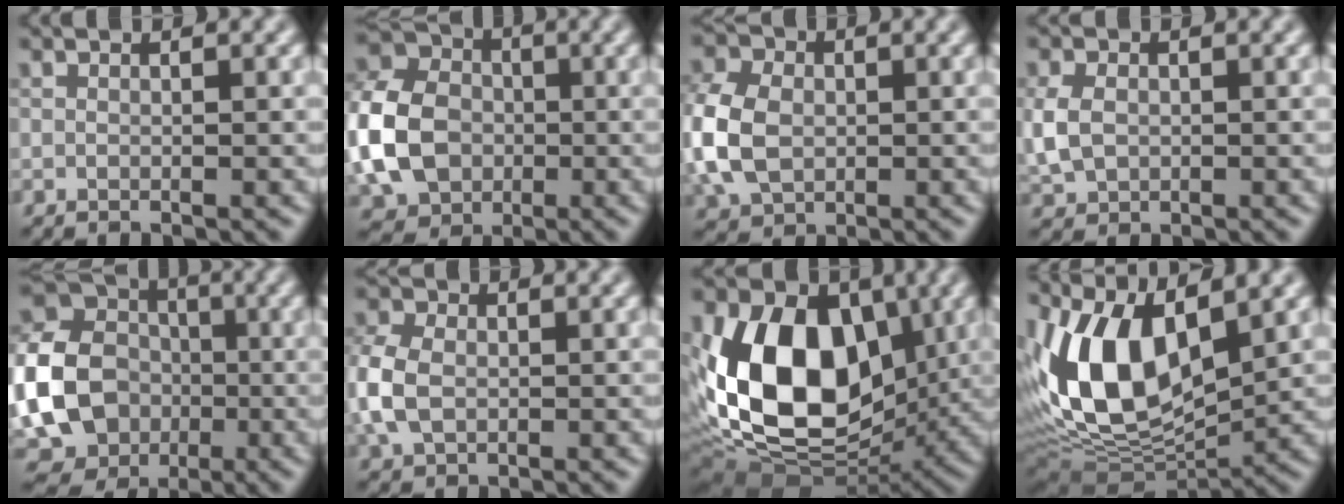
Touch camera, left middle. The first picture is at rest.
{"total": 9.1, "force": [-1.6, 7.3, 5.2], "torque": [-0.127, 0.006, -0.044]}
{"total": 8.1, "force": [-0.7, 6.1, 5.3], "torque": [-0.144, 0.001, -0.019]}
{"total": 3.2, "force": [-0.1, 2.5, 2.0], "torque": [-0.050, -0.001, -0.002]}
{"total": 14.1, "force": [-2.4, 12.0, 7.2], "torque": [-0.153, -0.025, -0.057]}
{"total": 5.3, "force": [-0.6, 3.9, 3.5], "torque": [-0.096, 0.002, -0.018]}
{"total": 15.1, "force": [0.6, 9.9, 11.4], "torque": [-0.210, -0.008, -0.003]}
{"total": 12.3, "force": [2.9, 6.0, 10.4], "torque": [-0.208, 0.002, 0.049]}